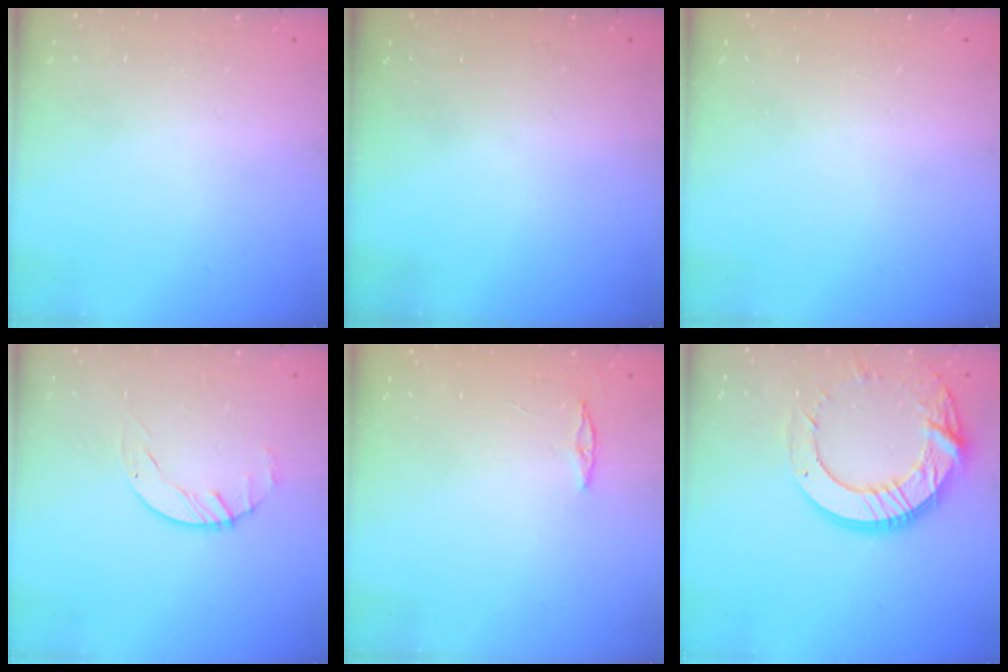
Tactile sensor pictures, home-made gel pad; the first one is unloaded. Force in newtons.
{"total": 0.0}
{"total": 0.0}
{"total": 1.4, "press": 1.4, "slide": 0.2}
{"total": 3.0, "press": 2.9, "slide": 0.3}
{"total": 17.1, "press": 17.0, "slide": 1.5}